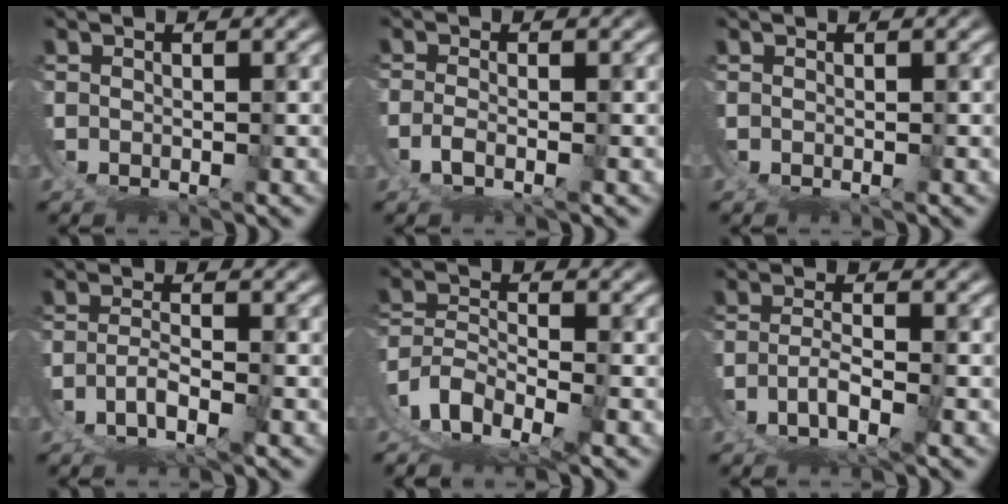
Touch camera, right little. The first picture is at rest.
{"total": 1.9, "force": [-0.6, -1.6, 0.8], "torque": [-0.009, -0.001, -0.009]}
{"total": 0.0}
{"total": 3.3, "force": [-2.5, -0.1, 2.1], "torque": [-0.025, -0.006, -0.040]}
{"total": 8.9, "force": [-4.0, 6.7, 4.4], "torque": [-0.114, -0.042, -0.066]}
{"total": 3.3, "force": [-2.4, -0.4, 2.3], "torque": [-0.028, -0.009, -0.036]}